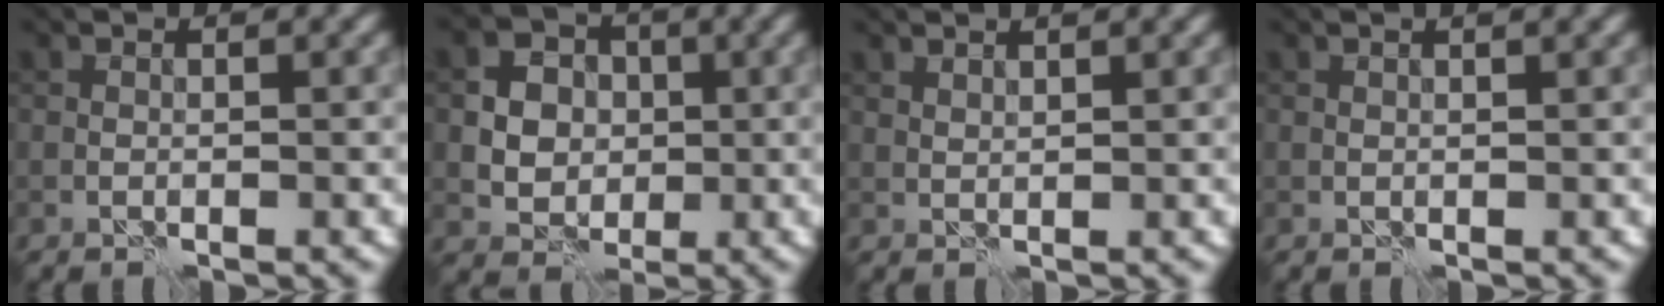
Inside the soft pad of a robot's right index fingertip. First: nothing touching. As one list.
[{"total": 5.0, "force": [0.2, 4.4, 2.4], "torque": [-0.037, 0.009, -0.004]}, {"total": 1.6, "force": [1.4, 0.3, 0.7], "torque": [-0.010, 0.001, 0.017]}, {"total": 1.8, "force": [1.2, 0.5, 1.3], "torque": [-0.014, -0.001, 0.006]}]